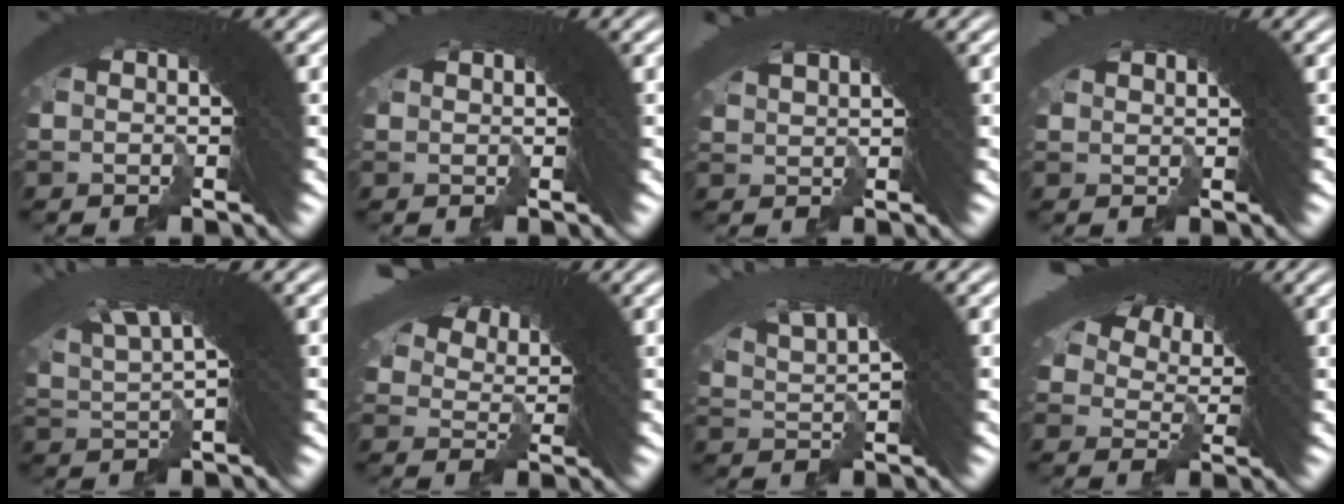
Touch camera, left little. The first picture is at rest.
{"total": 4.4, "force": [-0.8, -3.7, -2.2], "torque": [0.062, -0.005, -0.002]}
{"total": 1.5, "force": [1.2, -0.1, 0.8], "torque": [0.004, 0.006, 0.025]}
{"total": 0.7, "force": [-0.1, -0.5, -0.5], "torque": [0.018, -0.008, 0.005]}
{"total": 5.2, "force": [3.9, 0.6, 3.3], "torque": [-0.066, 0.022, 0.069]}
{"total": 4.3, "force": [3.2, 1.8, 2.1], "torque": [-0.038, -0.006, 0.062]}
{"total": 4.9, "force": [4.0, 0.3, 2.8], "torque": [-0.050, 0.018, 0.072]}
{"total": 5.2, "force": [2.2, 3.7, 2.9], "torque": [-0.048, -0.011, 0.044]}